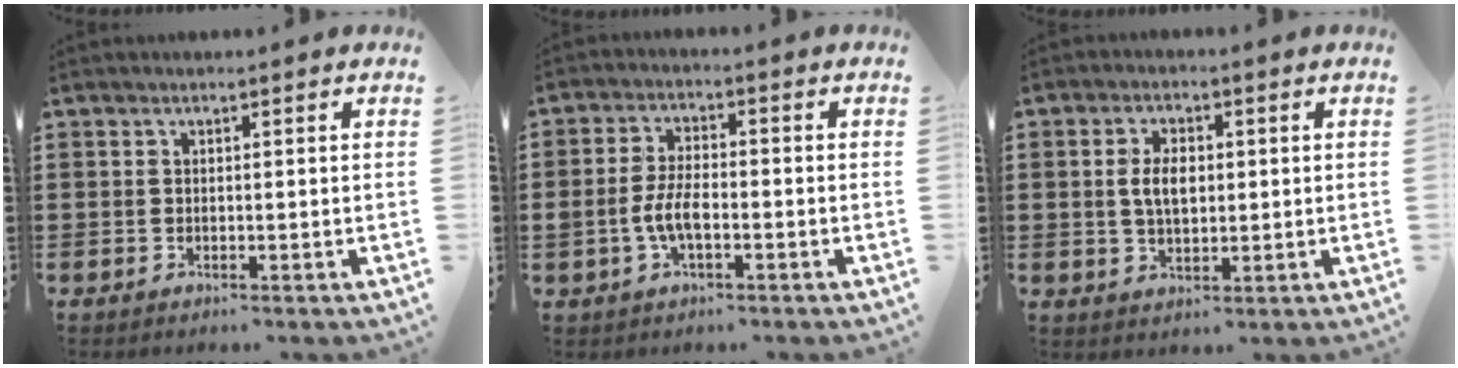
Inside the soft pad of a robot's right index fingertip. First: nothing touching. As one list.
[{"total": 5.1, "force": [-1.4, 2.3, 4.3], "torque": [-0.101, -0.001, -0.031]}, {"total": 4.7, "force": [0.3, 2.6, 3.9], "torque": [-0.078, 0.004, 0.000]}]